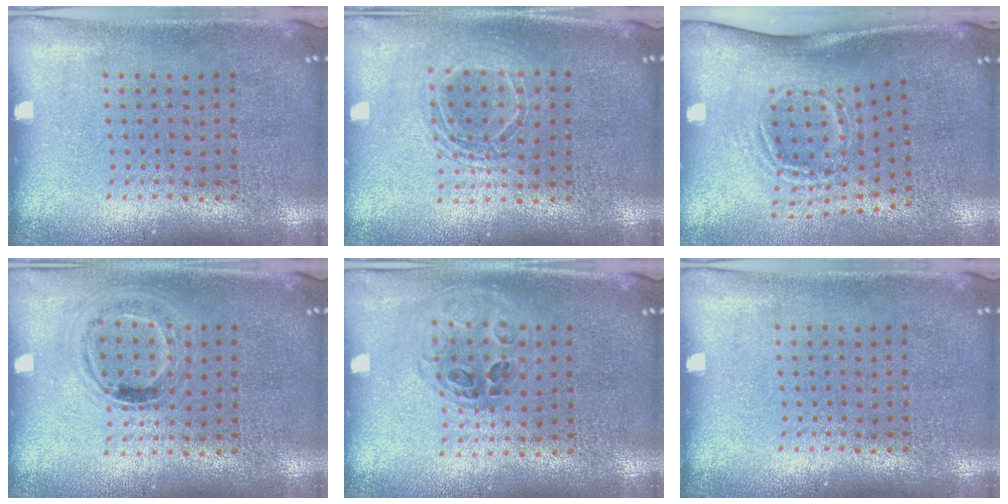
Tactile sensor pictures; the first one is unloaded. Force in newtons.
{"total": 1.7, "press": 1.4, "slide": 0.9}
{"total": 1.8, "press": 1.2, "slide": 1.4}
{"total": 0.9, "press": 0.8, "slide": 0.4}
{"total": 1.1, "press": 1.0, "slide": 0.4}
{"total": 0.0}